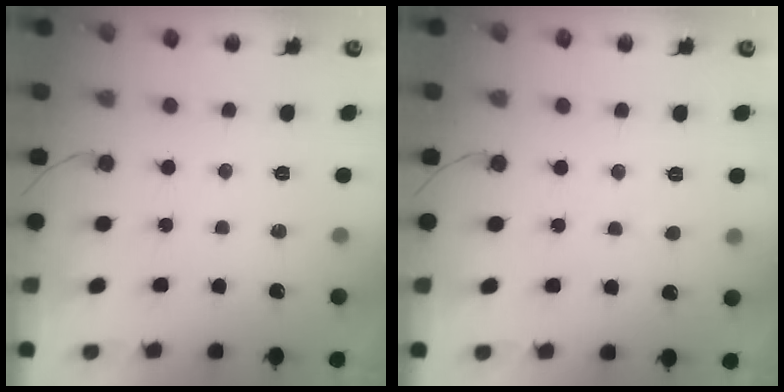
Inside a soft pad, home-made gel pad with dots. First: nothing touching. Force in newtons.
{"total": 2.2, "press": 2.2, "slide": 0.2}